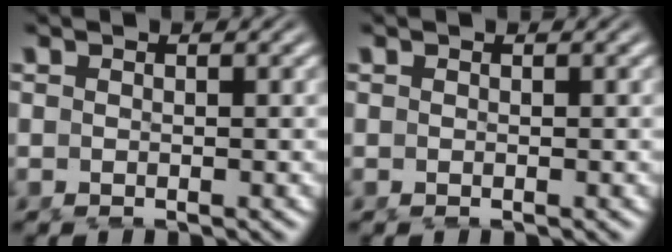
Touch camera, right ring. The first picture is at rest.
{"total": 0.0}